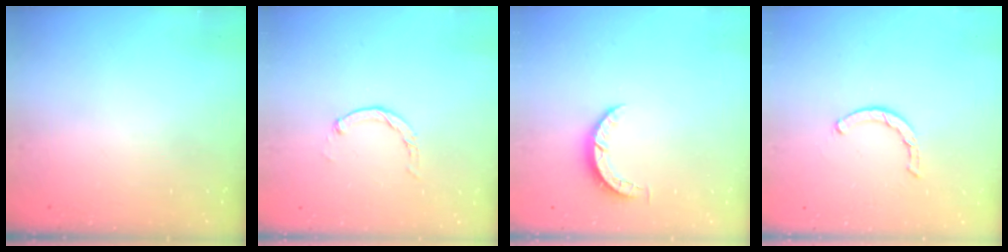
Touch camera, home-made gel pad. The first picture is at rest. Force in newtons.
{"total": 0.0}
{"total": 3.3, "press": 3.3, "slide": 0.4}
{"total": 2.0, "press": 2.0, "slide": 0.2}